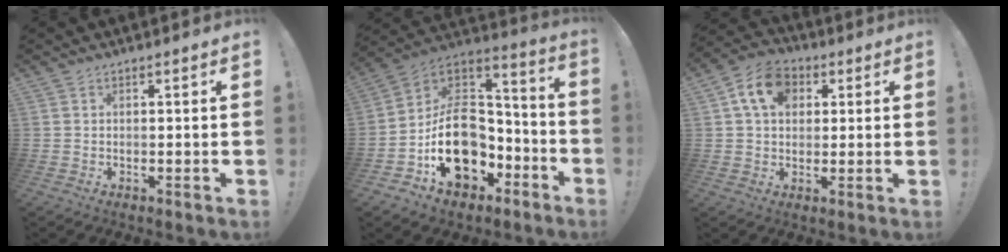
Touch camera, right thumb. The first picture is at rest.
{"total": 19.5, "force": [-4.1, 15.1, 11.6], "torque": [-0.178, 0.021, -0.047]}
{"total": 11.3, "force": [3.8, 8.4, 6.6], "torque": [-0.111, 0.007, 0.075]}